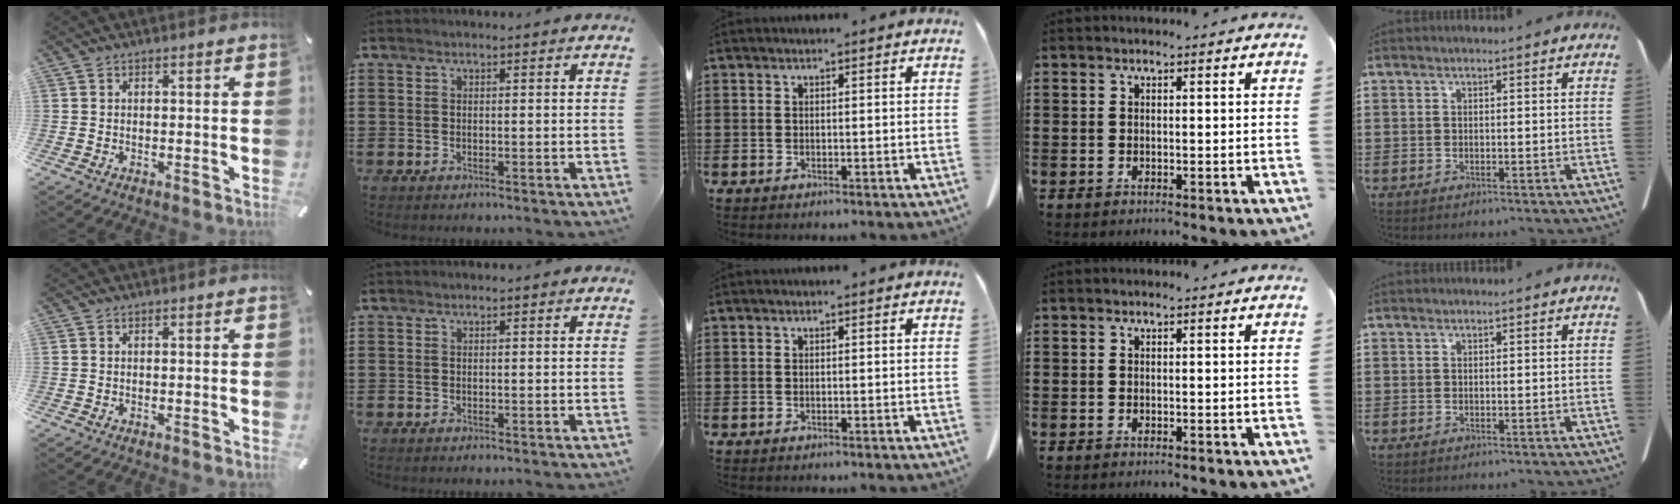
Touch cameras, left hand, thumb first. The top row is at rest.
{}